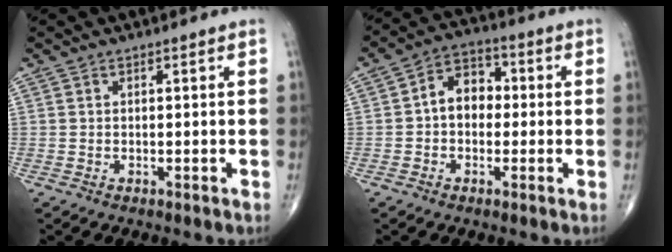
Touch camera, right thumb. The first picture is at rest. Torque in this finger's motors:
{"motor_torque": [0.17, 0.21, 0.28, 0.01, 0.03]}